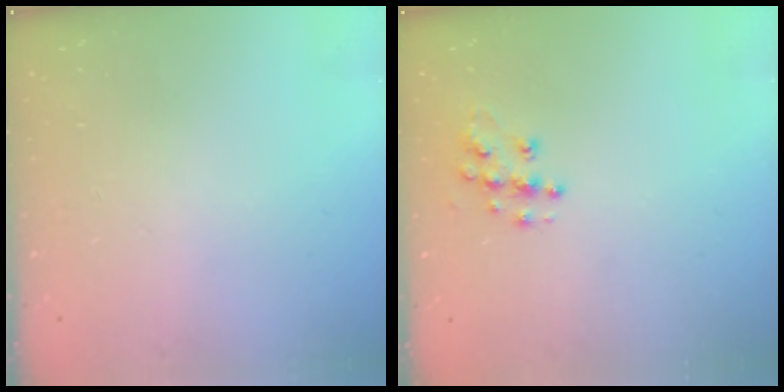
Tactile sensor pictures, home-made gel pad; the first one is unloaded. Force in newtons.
{"total": 9.9, "press": 9.9, "slide": 0.7}